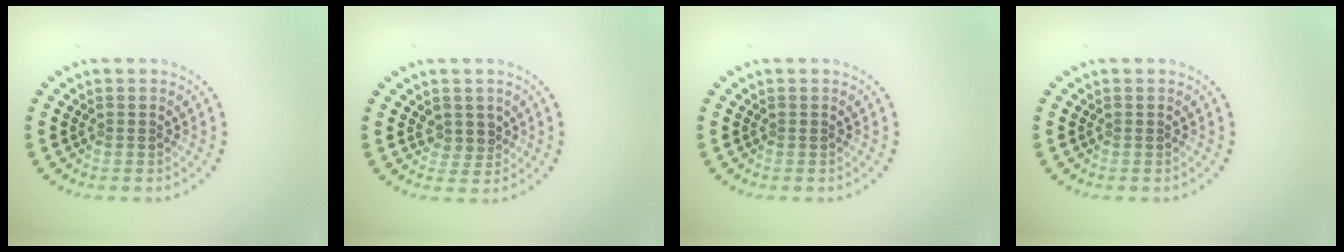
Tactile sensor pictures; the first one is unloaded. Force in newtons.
{"total": 1.7, "press": 1.4, "slide": 1.1}
{"total": 0.0}
{"total": 0.0}